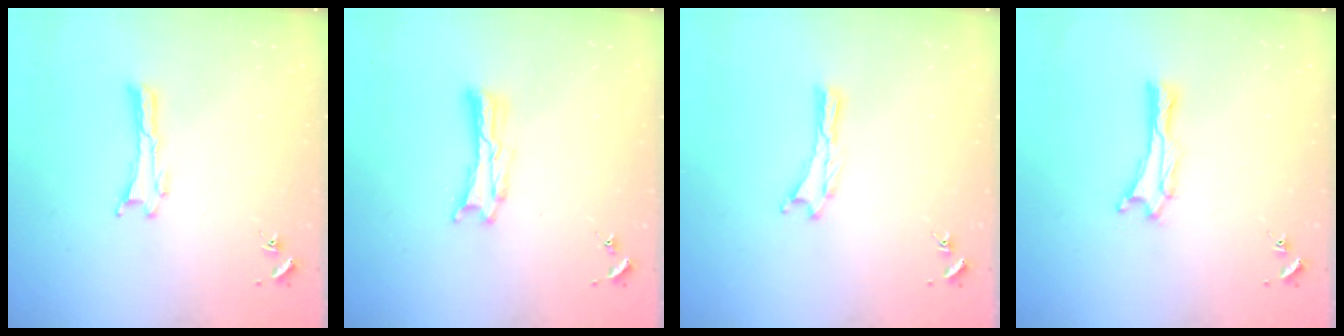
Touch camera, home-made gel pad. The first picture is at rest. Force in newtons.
{"total": 0.8, "press": 0.8, "slide": 0.2}
{"total": 0.0}
{"total": 0.0}